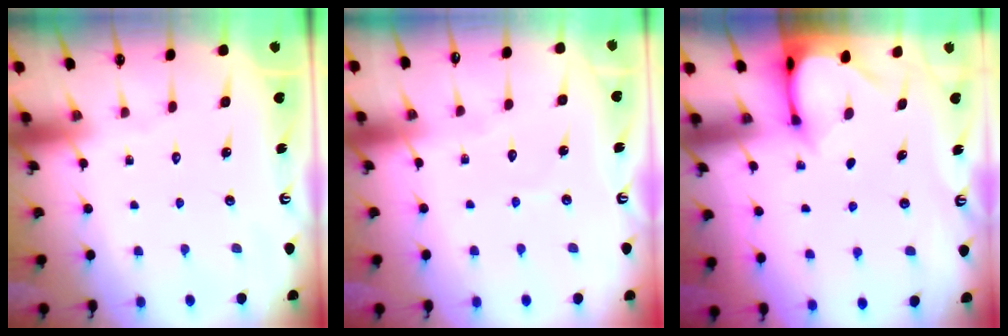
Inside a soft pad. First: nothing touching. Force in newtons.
{"total": 2.6, "press": 2.6, "slide": 0.1}
{"total": 3.3, "press": 3.2, "slide": 0.2}